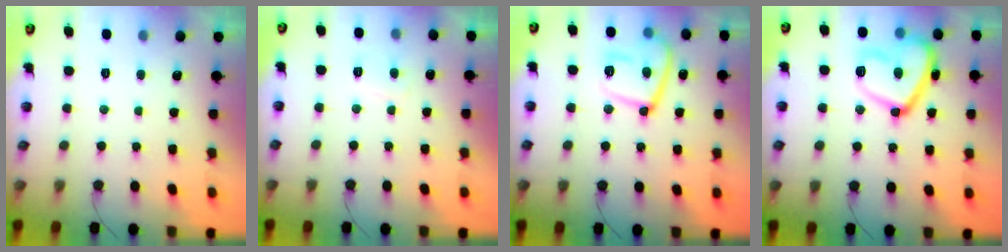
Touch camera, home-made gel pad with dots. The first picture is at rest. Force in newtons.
{"total": 2.7, "press": 2.6, "slide": 0.7}
{"total": 14.4, "press": 14.3, "slide": 1.6}
{"total": 18.3, "press": 18.3, "slide": 1.6}